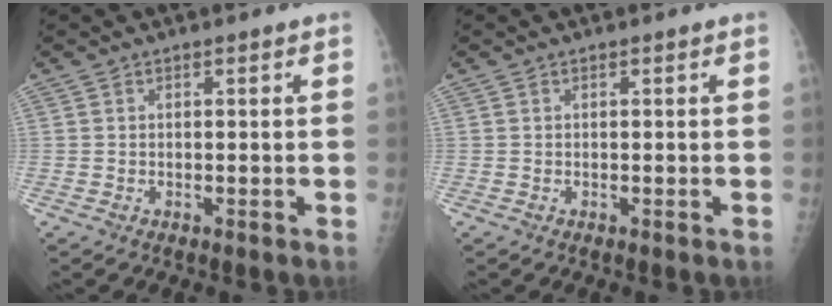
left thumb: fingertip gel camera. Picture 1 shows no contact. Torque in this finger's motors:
{"motor_torque": [-0.02, -0.01, -0.10, -0.07, 0.00]}